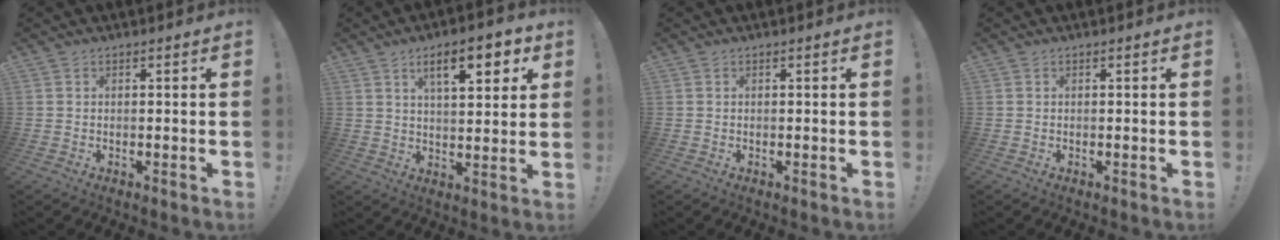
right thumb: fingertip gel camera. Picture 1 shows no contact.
{"total": 11.6, "force": [5.5, 3.8, 9.5], "torque": [-0.132, -0.017, 0.085]}
{"total": 0.0}
{"total": 0.0}